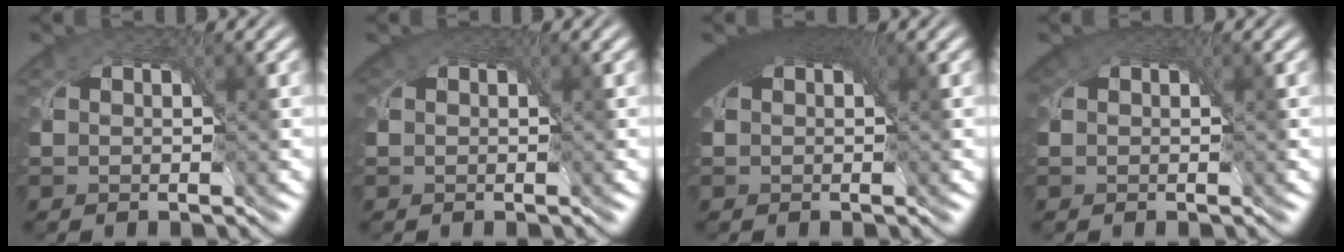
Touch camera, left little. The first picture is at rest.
{"total": 1.7, "force": [0.9, 1.1, 1.0], "torque": [-0.017, 0.003, 0.011]}
{"total": 7.6, "force": [2.9, 3.8, 6.0], "torque": [-0.094, 0.017, 0.031]}
{"total": 2.8, "force": [1.5, 1.8, 1.6], "torque": [-0.030, 0.006, 0.017]}